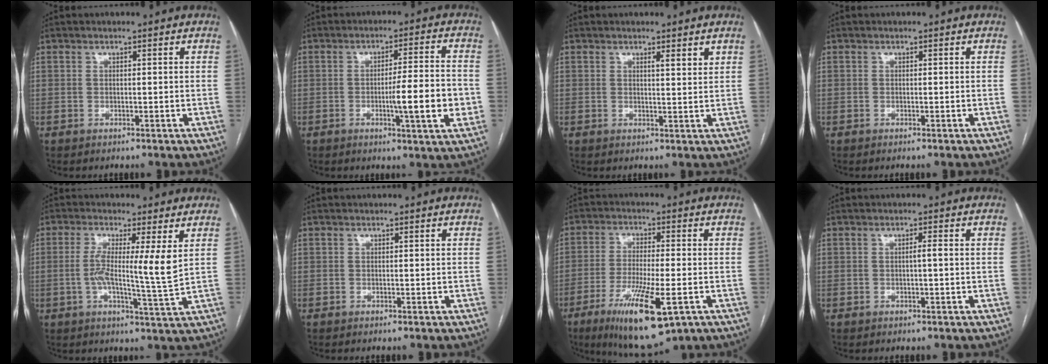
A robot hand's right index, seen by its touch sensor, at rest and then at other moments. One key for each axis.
{"total": 9.6, "fx": -2.2, "fy": 0.2, "fz": 9.3, "tx": -0.137, "ty": -0.005, "tz": -0.034}
{"total": 2.0, "fx": 1.5, "fy": 0.3, "fz": 1.3, "tx": -0.023, "ty": -0.007, "tz": 0.023}
{"total": 0.0}
{"total": 6.7, "fx": 1.2, "fy": -1.0, "fz": 6.5, "tx": -0.115, "ty": -0.010, "tz": 0.022}
{"total": 0.0}
{"total": 13.7, "fx": -6.4, "fy": 2.5, "fz": 11.8, "tx": -0.214, "ty": -0.033, "tz": -0.099}
{"total": 0.9, "fx": -0.1, "fy": 0.0, "fz": 0.9, "tx": -0.014, "ty": 0.001, "tz": 0.000}